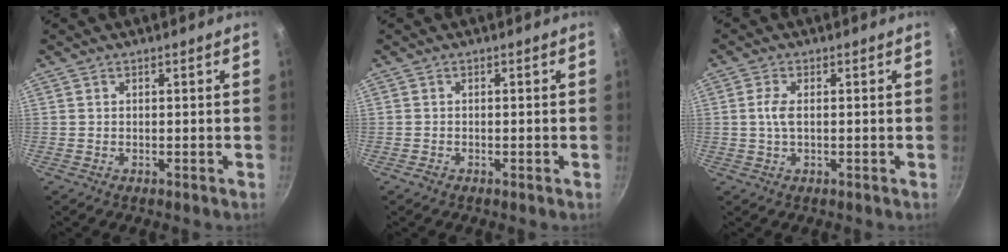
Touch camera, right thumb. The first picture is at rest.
{"total": 0.8, "force": [-0.5, 0.3, 0.5], "torque": [-0.016, 0.005, -0.011]}
{"total": 3.2, "force": [0.1, 1.5, 2.8], "torque": [-0.064, 0.004, 0.000]}